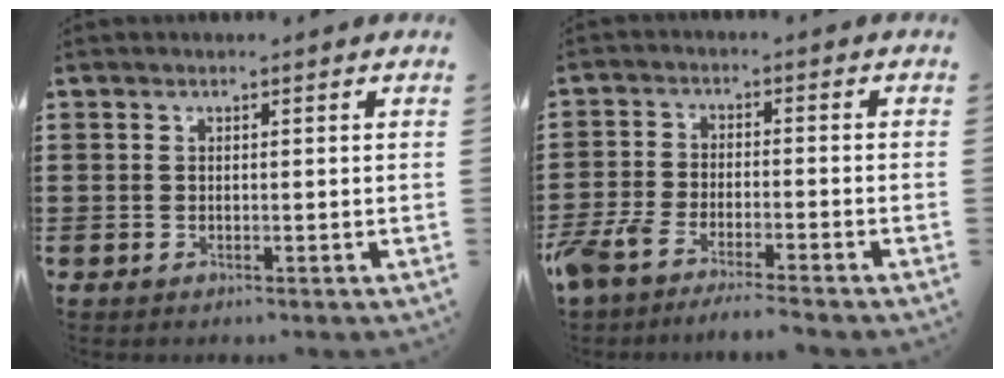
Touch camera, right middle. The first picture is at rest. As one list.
[{"total": 5.1, "force": [-4.6, 0.7, 2.0], "torque": [-0.068, -0.014, -0.099]}]